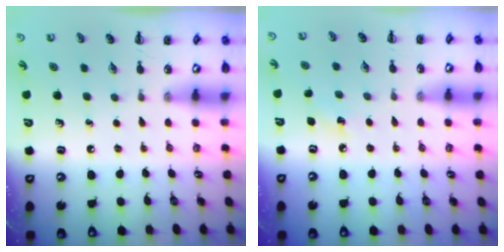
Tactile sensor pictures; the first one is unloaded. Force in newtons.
{"total": 4.8, "press": 4.6, "slide": 1.3}